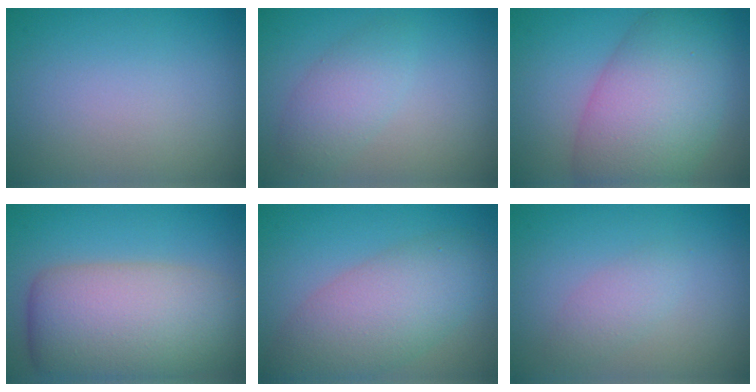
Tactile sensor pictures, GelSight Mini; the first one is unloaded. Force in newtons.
{"total": 2.7, "press": 2.6, "slide": 0.1}
{"total": 9.5, "press": 9.5, "slide": 0.2}
{"total": 10.1, "press": 10.1, "slide": 0.5}
{"total": 6.4, "press": 6.4, "slide": 0.6}
{"total": 1.7, "press": 1.7, "slide": 0.0}